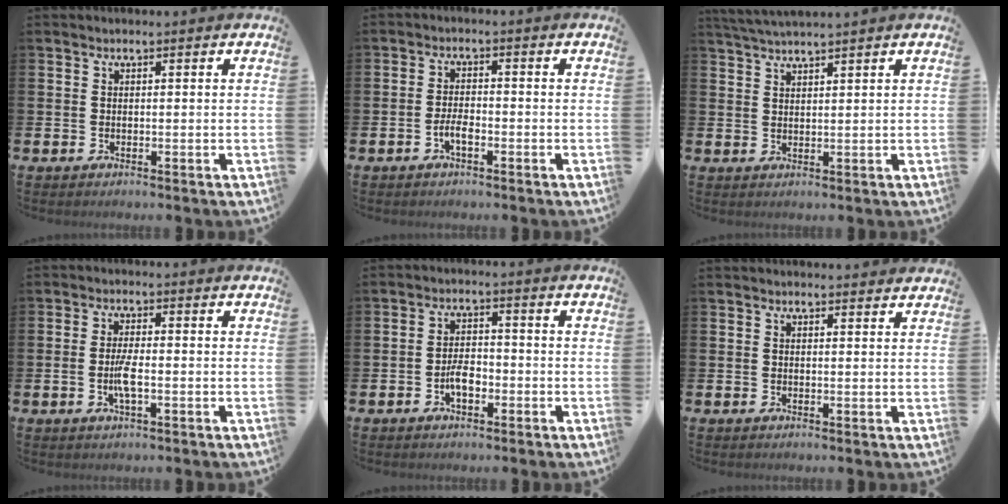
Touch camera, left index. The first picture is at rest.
{"total": 2.4, "force": [-1.0, 0.9, 2.0], "torque": [-0.041, 0.005, -0.019]}
{"total": 2.7, "force": [2.6, -0.3, 0.3], "torque": [-0.017, -0.005, 0.051]}
{"total": 3.1, "force": [-0.7, 0.8, 3.0], "torque": [-0.063, -0.002, -0.014]}
{"total": 3.4, "force": [-1.3, 1.8, 2.6], "torque": [-0.042, 0.004, -0.026]}
{"total": 1.4, "force": [1.4, 0.0, -0.1], "torque": [0.012, -0.012, 0.024]}